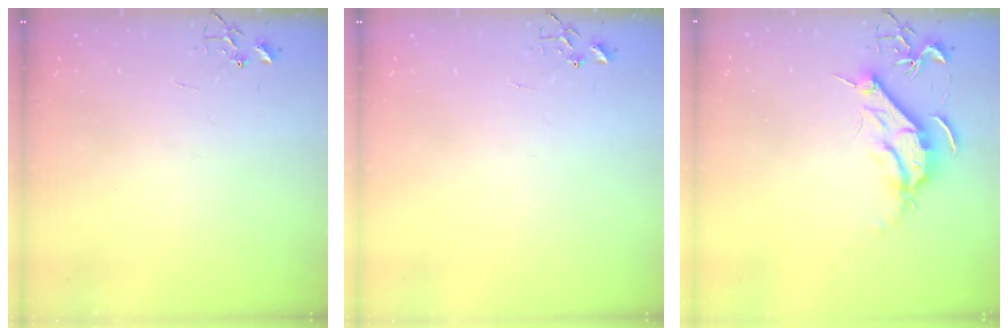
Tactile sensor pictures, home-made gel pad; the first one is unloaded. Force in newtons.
{"total": 0.0}
{"total": 9.1, "press": 9.0, "slide": 0.8}